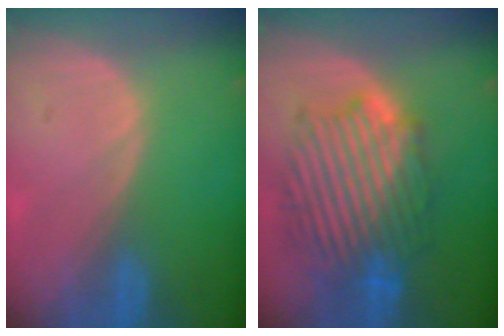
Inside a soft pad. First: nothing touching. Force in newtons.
{"total": 11.3, "press": 11.2, "slide": 0.6}